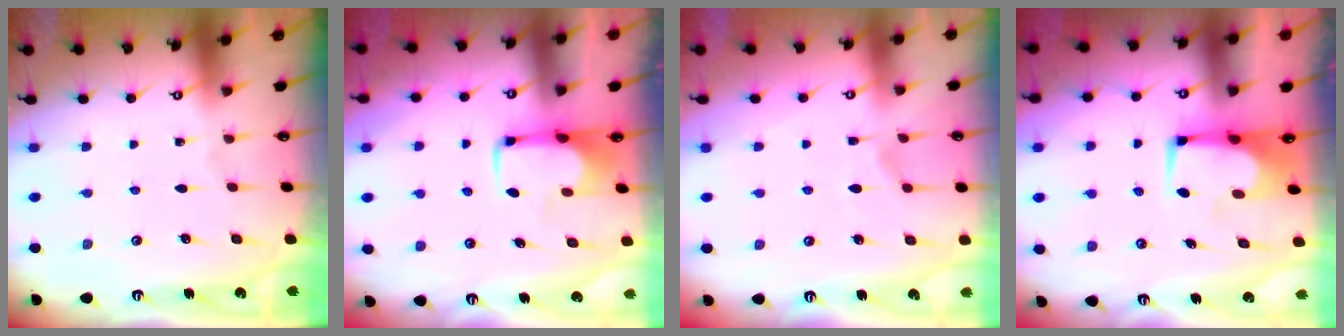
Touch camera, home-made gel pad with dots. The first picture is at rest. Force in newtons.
{"total": 2.0, "press": 2.0, "slide": 0.4}
{"total": 1.4, "press": 0.6, "slide": 1.3}
{"total": 0.0}